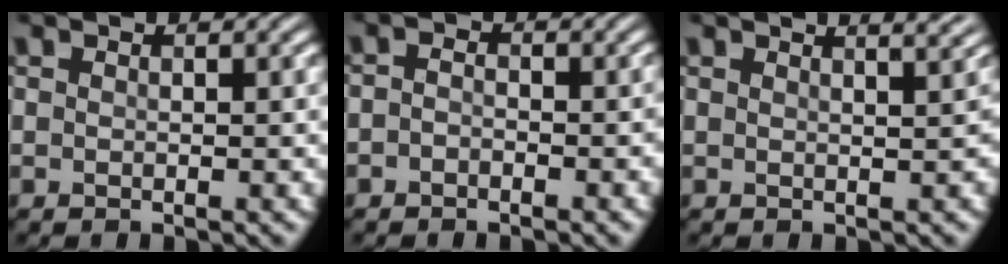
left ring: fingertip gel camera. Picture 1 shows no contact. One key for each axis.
{"total": 1.8, "fx": -1.5, "fy": 0.9, "fz": 0.1, "tx": -0.006, "ty": 0.000, "tz": -0.042}
{"total": 3.1, "fx": 2.6, "fy": 0.2, "fz": 1.6, "tx": -0.002, "ty": 0.020, "tz": 0.022}